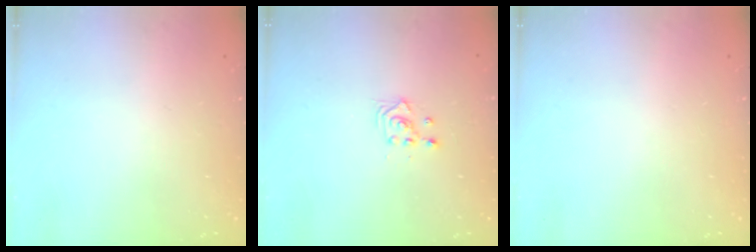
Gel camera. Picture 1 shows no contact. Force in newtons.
{"total": 2.3, "press": 2.3, "slide": 0.3}
{"total": 0.0}